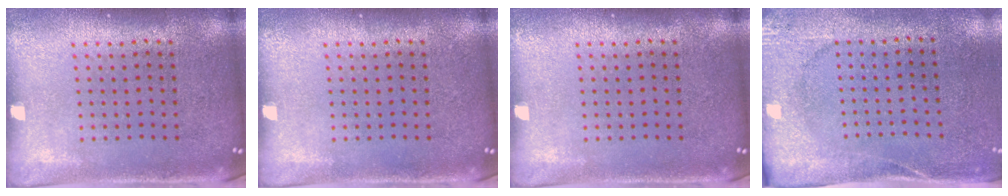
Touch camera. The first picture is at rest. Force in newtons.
{"total": 0.0}
{"total": 0.0}
{"total": 2.6, "press": 2.0, "slide": 1.6}